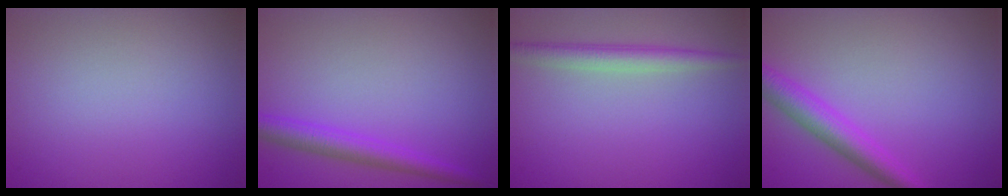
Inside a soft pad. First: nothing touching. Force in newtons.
{"total": 3.0, "press": 3.0, "slide": 0.0}
{"total": 2.6, "press": 2.6, "slide": 0.1}
{"total": 3.6, "press": 3.6, "slide": 0.2}